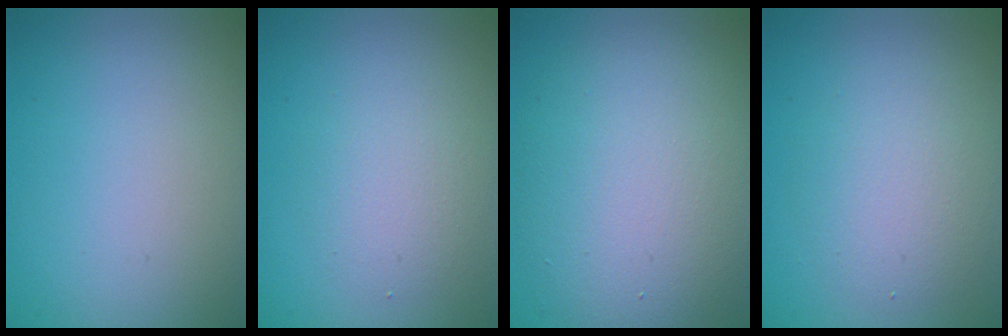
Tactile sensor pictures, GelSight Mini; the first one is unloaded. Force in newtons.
{"total": 2.5, "press": 2.5, "slide": 0.2}
{"total": 9.5, "press": 9.4, "slide": 0.5}
{"total": 3.4, "press": 3.4, "slide": 0.4}